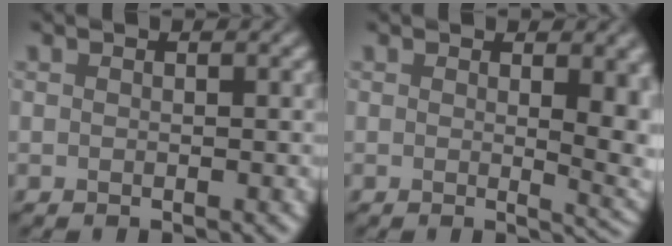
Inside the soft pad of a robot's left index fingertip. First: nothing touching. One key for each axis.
{"total": 6.3, "fx": 0.9, "fy": 2.5, "fz": 5.7, "tx": -0.046, "ty": -0.010, "tz": 0.021}